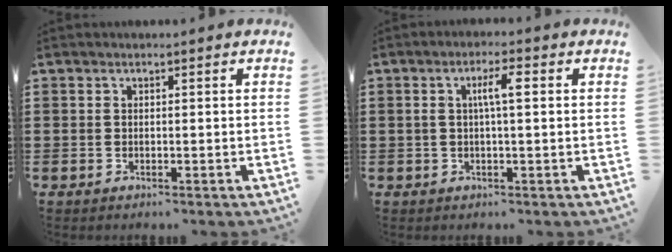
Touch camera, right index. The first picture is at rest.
{"total": 3.9, "force": [0.5, 0.8, 3.8], "torque": [-0.066, 0.003, 0.002]}